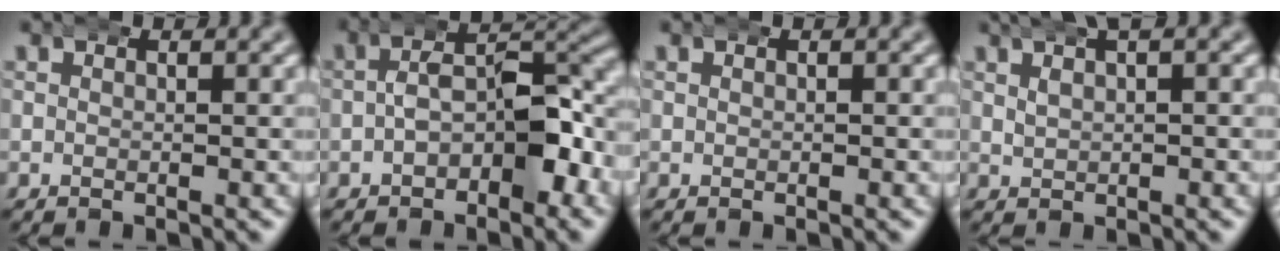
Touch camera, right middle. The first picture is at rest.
{"total": 6.4, "force": [-0.6, 3.5, 5.3], "torque": [-0.063, 0.008, -0.015]}
{"total": 0.0}
{"total": 2.7, "force": [1.8, 1.1, 1.7], "torque": [-0.026, 0.010, 0.031]}